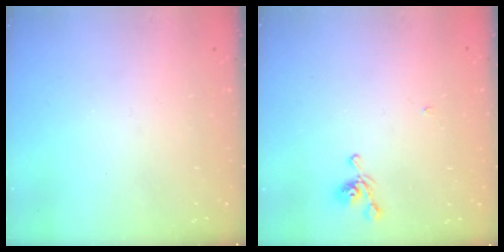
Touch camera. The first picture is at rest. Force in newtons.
{"total": 5.1, "press": 5.1, "slide": 0.5}